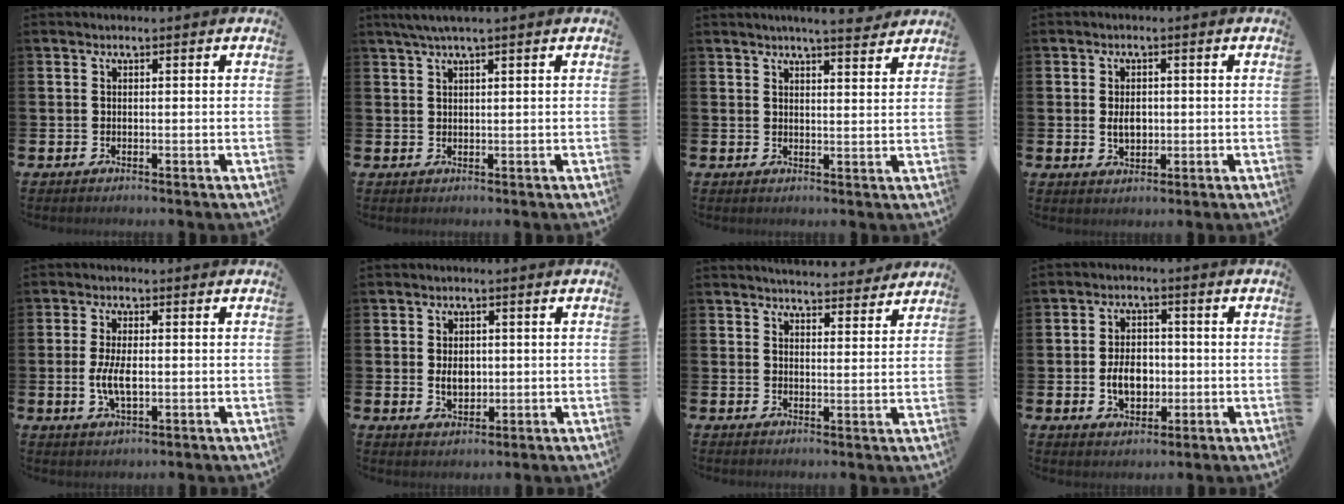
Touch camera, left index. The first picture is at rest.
{"total": 2.4, "force": [1.8, -0.1, 1.6], "torque": [-0.037, 0.004, 0.033]}
{"total": 5.0, "force": [4.8, -0.1, 1.3], "torque": [-0.024, -0.024, 0.083]}
{"total": 2.8, "force": [0.1, 1.9, 2.1], "torque": [-0.021, 0.000, -0.004]}
{"total": 4.7, "force": [-0.3, 2.1, 4.2], "torque": [-0.079, 0.000, -0.008]}
{"total": 3.2, "force": [0.2, 2.3, 2.3], "torque": [-0.027, 0.002, -0.003]}
{"total": 4.8, "force": [4.8, 0.5, 0.1], "torque": [-0.003, -0.033, 0.085]}
{"total": 5.2, "force": [-0.7, 3.6, 3.6], "torque": [-0.051, 0.002, -0.019]}